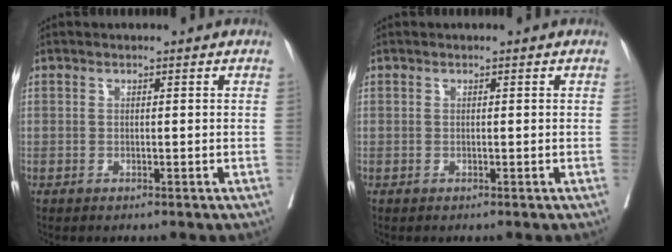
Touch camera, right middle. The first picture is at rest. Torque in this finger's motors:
{"motor_torque": [0.00, 0.00, 0.00, 0.00]}